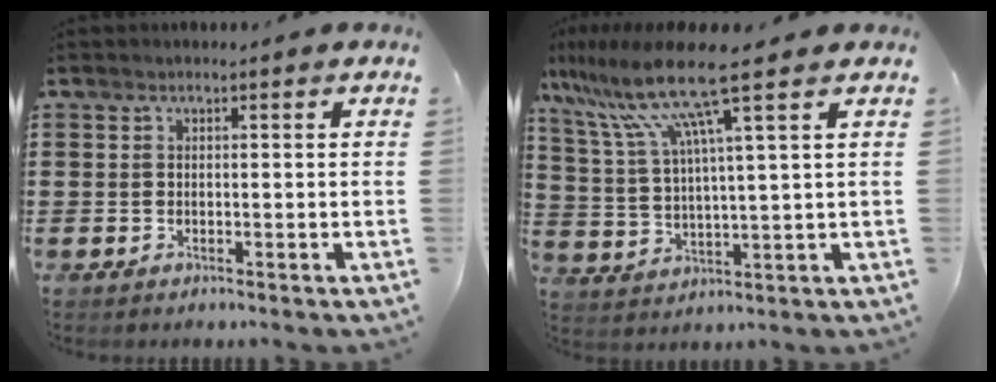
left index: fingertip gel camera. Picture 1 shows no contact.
{"total": 12.4, "force": [7.7, 0.3, 9.7], "torque": [-0.226, -0.033, 0.121]}